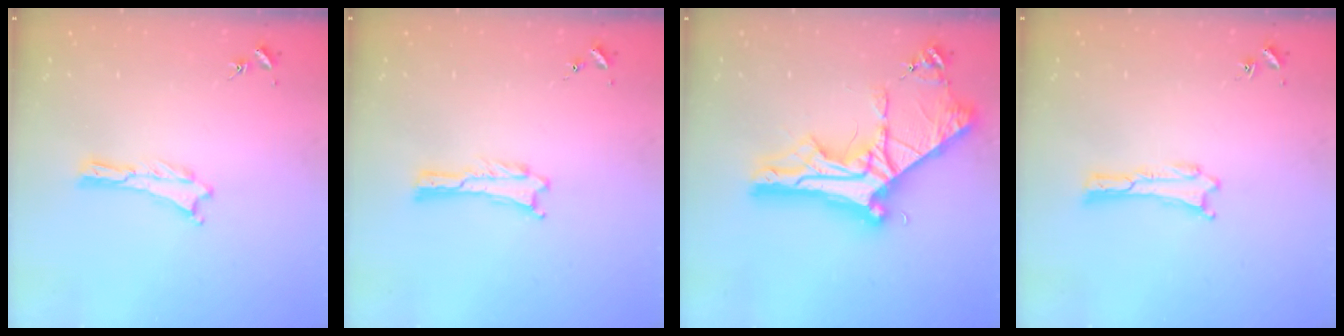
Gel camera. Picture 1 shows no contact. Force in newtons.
{"total": 0.0}
{"total": 12.0, "press": 12.0, "slide": 1.3}
{"total": 0.0}